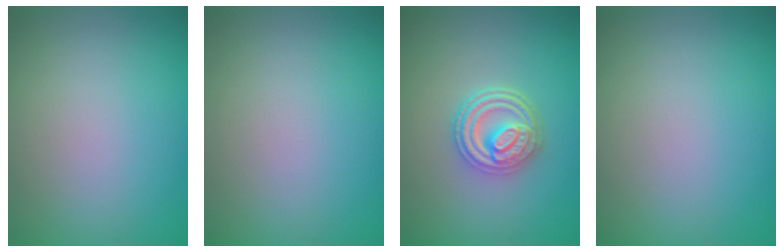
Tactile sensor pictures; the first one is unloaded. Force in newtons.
{"total": 0.0}
{"total": 4.5, "press": 3.7, "slide": 2.6}
{"total": 0.0}